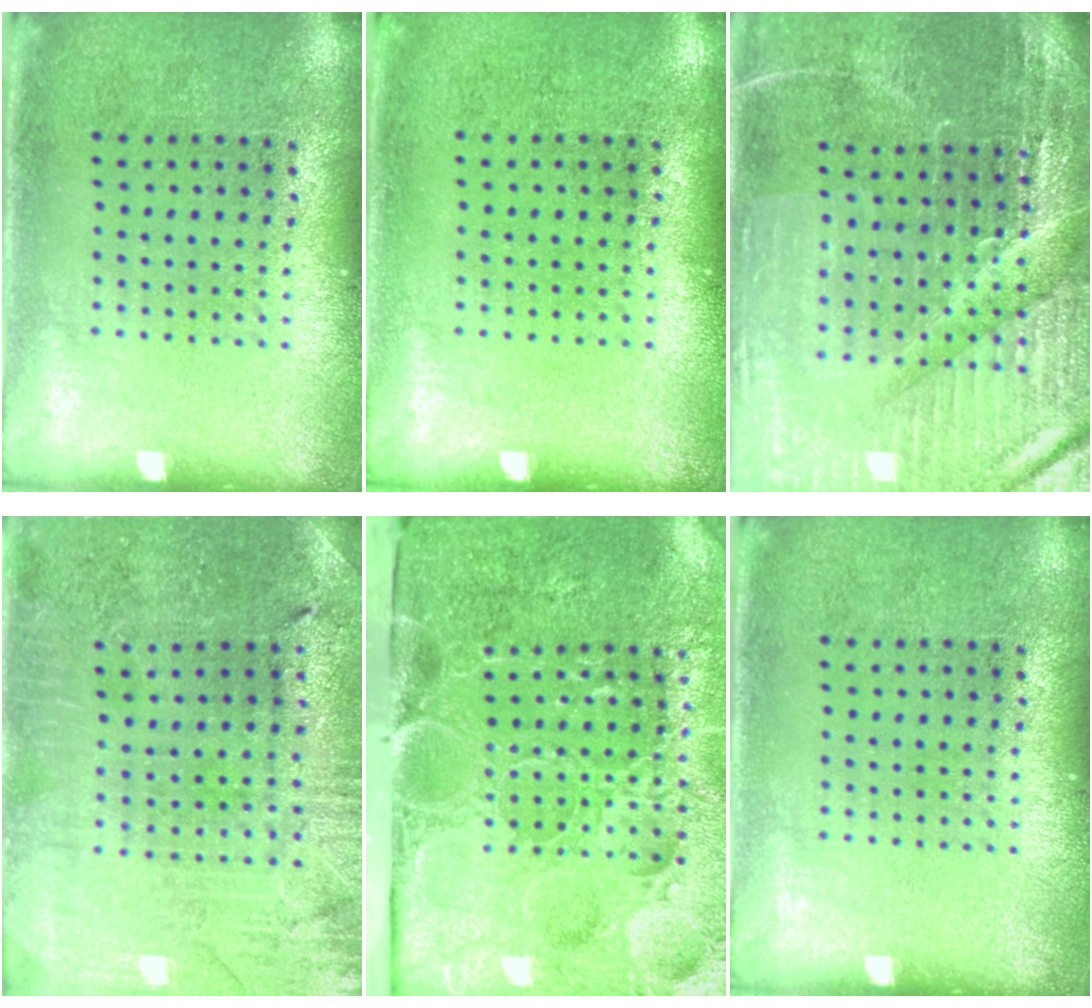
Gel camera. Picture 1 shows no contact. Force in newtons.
{"total": 0.0}
{"total": 4.0, "press": 3.9, "slide": 0.8}
{"total": 1.0, "press": 0.9, "slide": 0.2}
{"total": 5.3, "press": 4.2, "slide": 3.2}
{"total": 0.0}